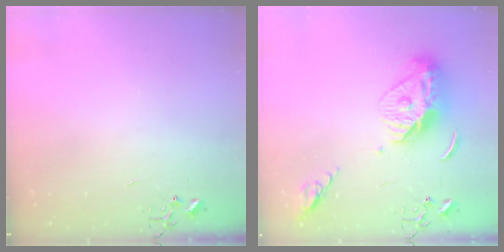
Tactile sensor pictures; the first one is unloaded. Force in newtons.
{"total": 12.7, "press": 12.7, "slide": 0.9}